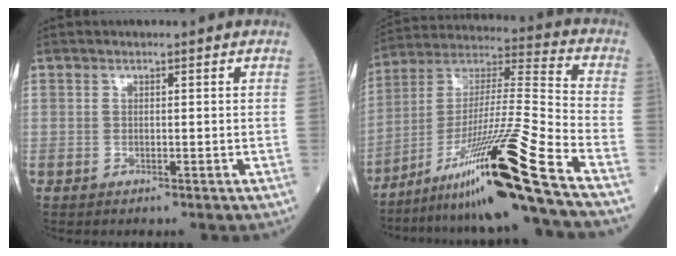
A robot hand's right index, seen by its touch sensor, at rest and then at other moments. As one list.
[{"total": 21.8, "force": [-14.1, -2.9, 16.3], "torque": [-0.296, -0.023, -0.249]}]